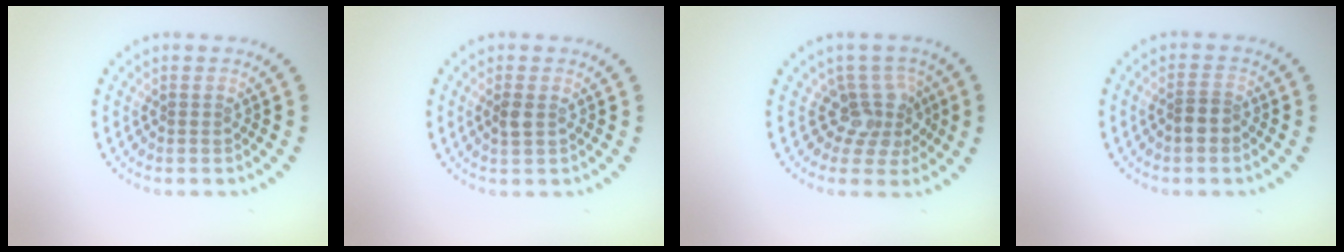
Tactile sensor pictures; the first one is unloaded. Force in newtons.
{"total": 1.2, "press": 1.2, "slide": 0.2}
{"total": 3.3, "press": 2.5, "slide": 2.1}
{"total": 2.0, "press": 1.7, "slide": 1.0}